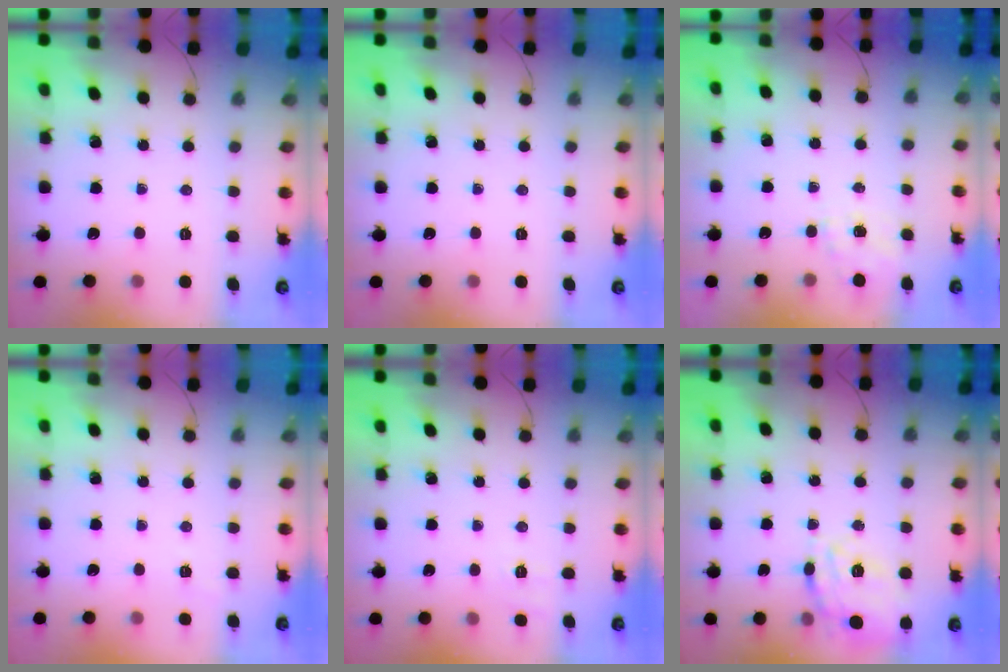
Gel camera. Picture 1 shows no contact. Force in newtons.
{"total": 0.0}
{"total": 1.4, "press": 0.8, "slide": 1.1}
{"total": 1.3, "press": 0.2, "slide": 1.3}
{"total": 4.8, "press": 4.4, "slide": 1.9}
{"total": 19.2, "press": 19.2, "slide": 0.1}